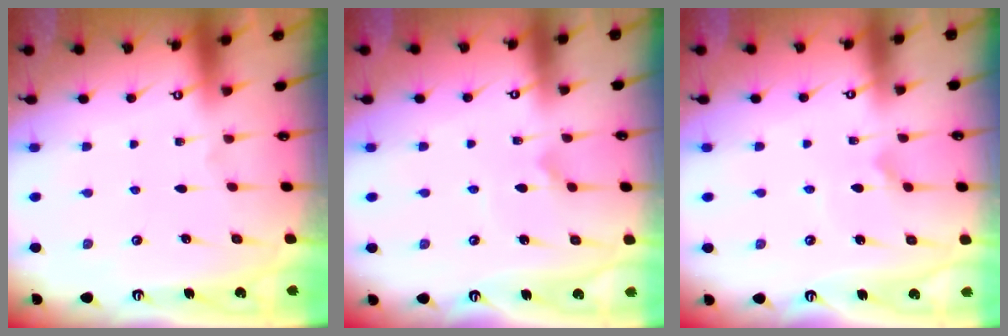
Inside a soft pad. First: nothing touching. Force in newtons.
{"total": 4.2, "press": 4.2, "slide": 0.4}
{"total": 4.2, "press": 4.2, "slide": 0.4}